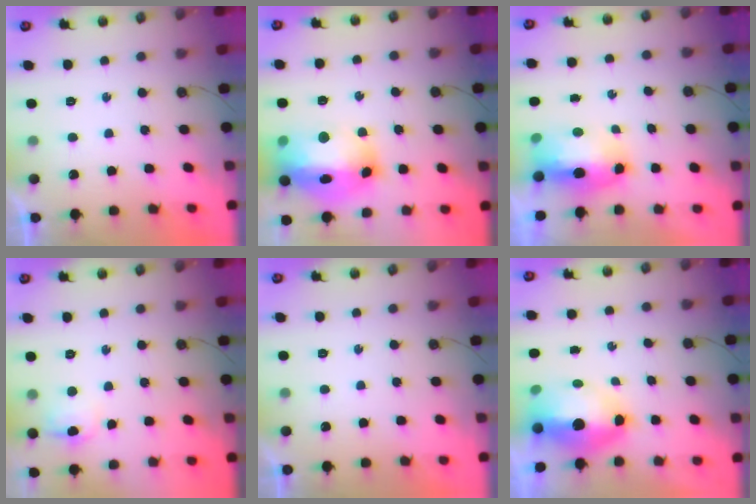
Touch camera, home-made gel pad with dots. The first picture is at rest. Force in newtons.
{"total": 20.2, "press": 20.1, "slide": 2.0}
{"total": 10.5, "press": 10.4, "slide": 1.5}
{"total": 5.3, "press": 5.1, "slide": 1.5}
{"total": 0.0}
{"total": 12.1, "press": 12.1, "slide": 1.2}